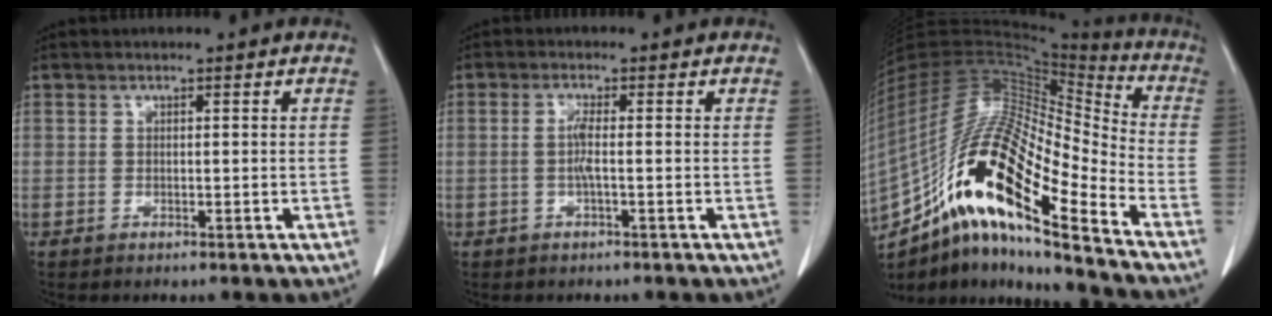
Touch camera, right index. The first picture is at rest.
{"total": 2.1, "force": [-0.3, -0.2, 2.1], "torque": [-0.040, 0.003, -0.006]}
{"total": 25.2, "force": [-14.8, 4.2, 20.0], "torque": [-0.403, -0.008, -0.271]}